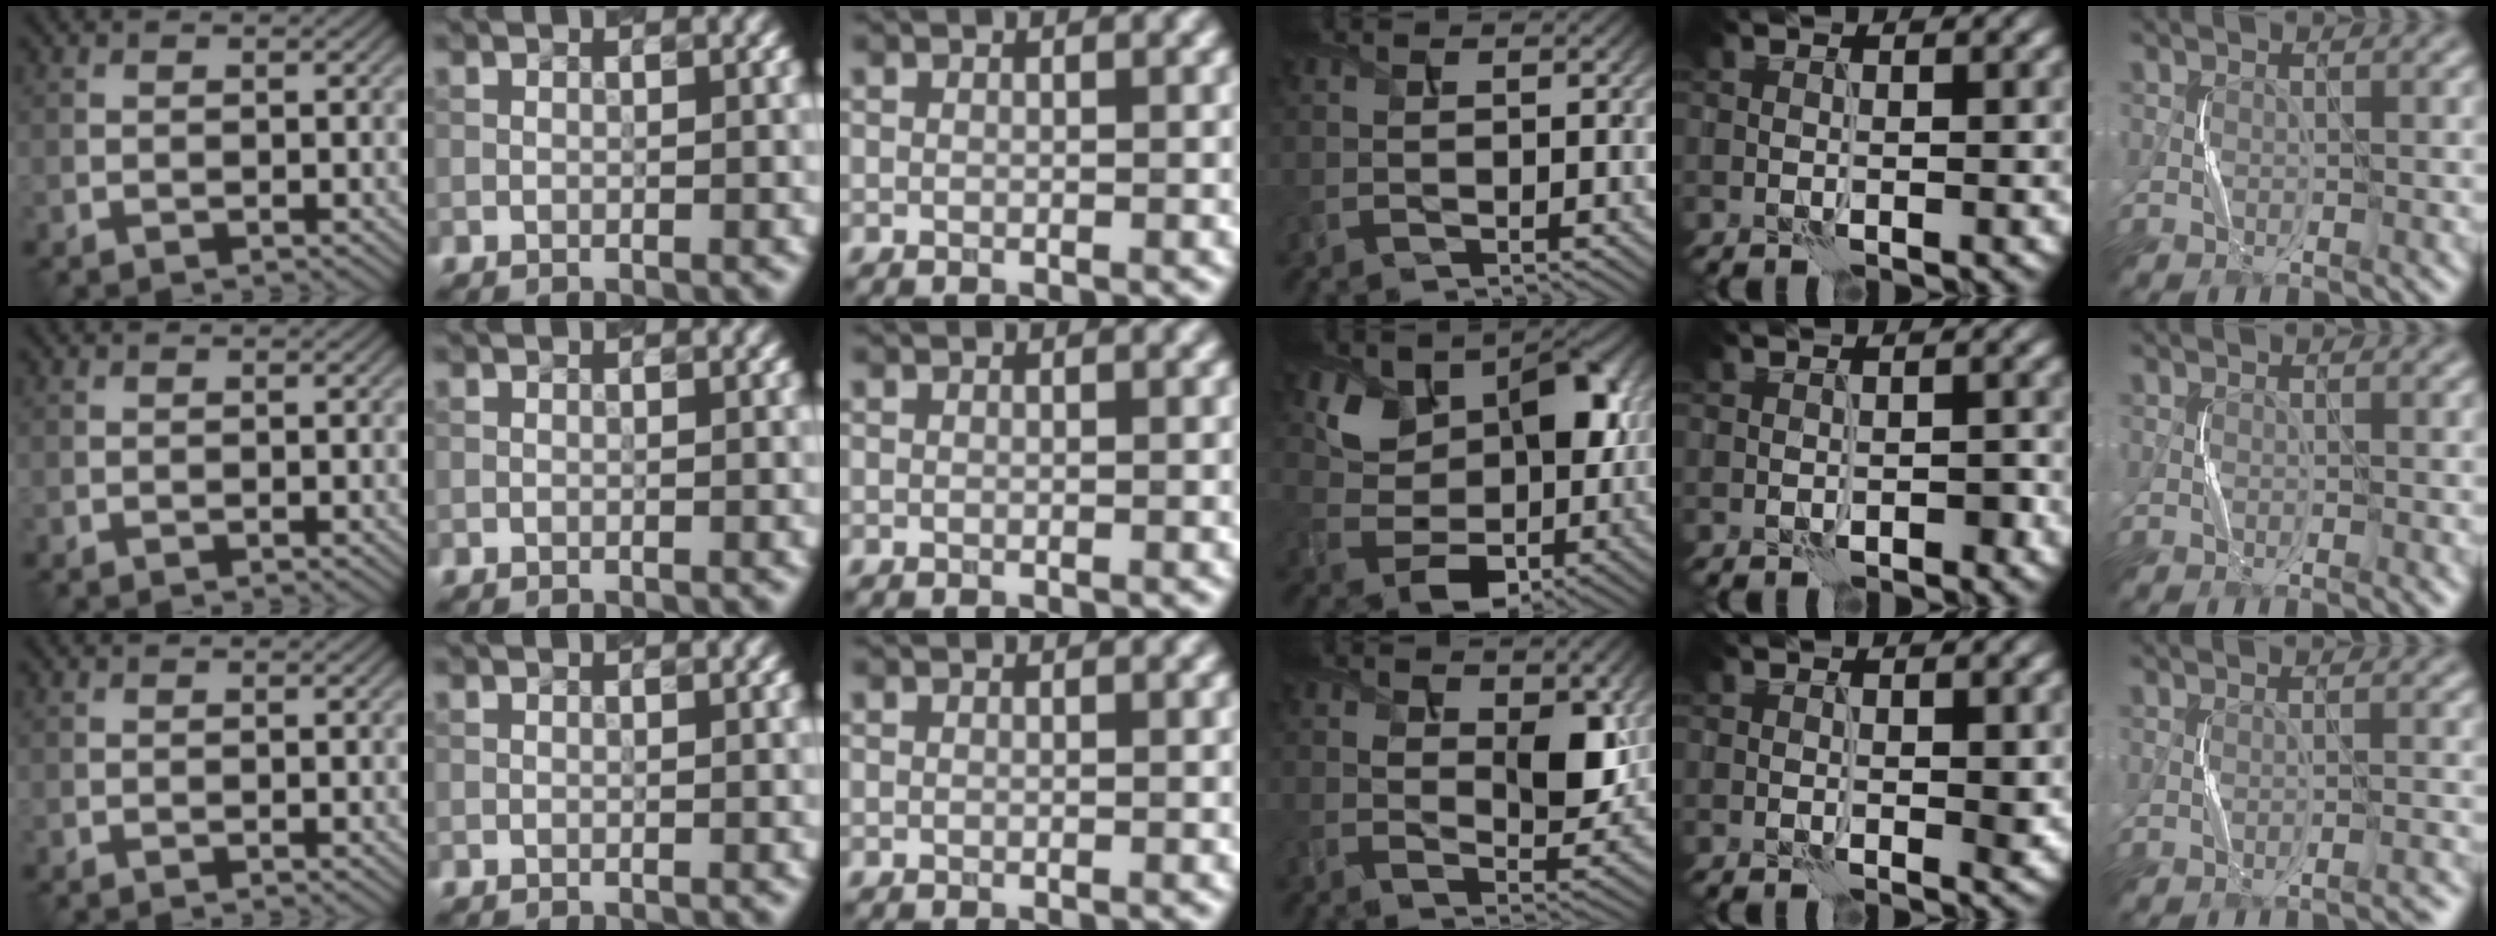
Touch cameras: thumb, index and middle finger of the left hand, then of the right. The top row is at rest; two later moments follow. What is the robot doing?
{"motion": "squeeze", "object": "stress ball aka squeeze ball"}